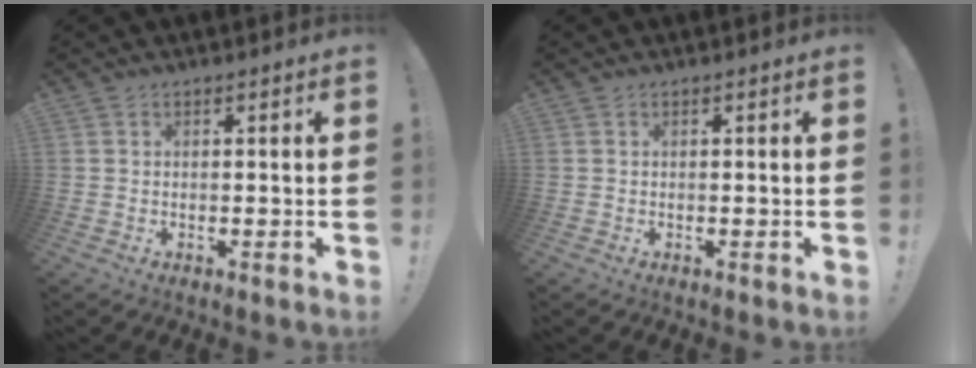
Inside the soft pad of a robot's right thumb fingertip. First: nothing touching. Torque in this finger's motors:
{"motor_torque": [-0.06, -0.06, 0.00, 0.00, 0.00]}